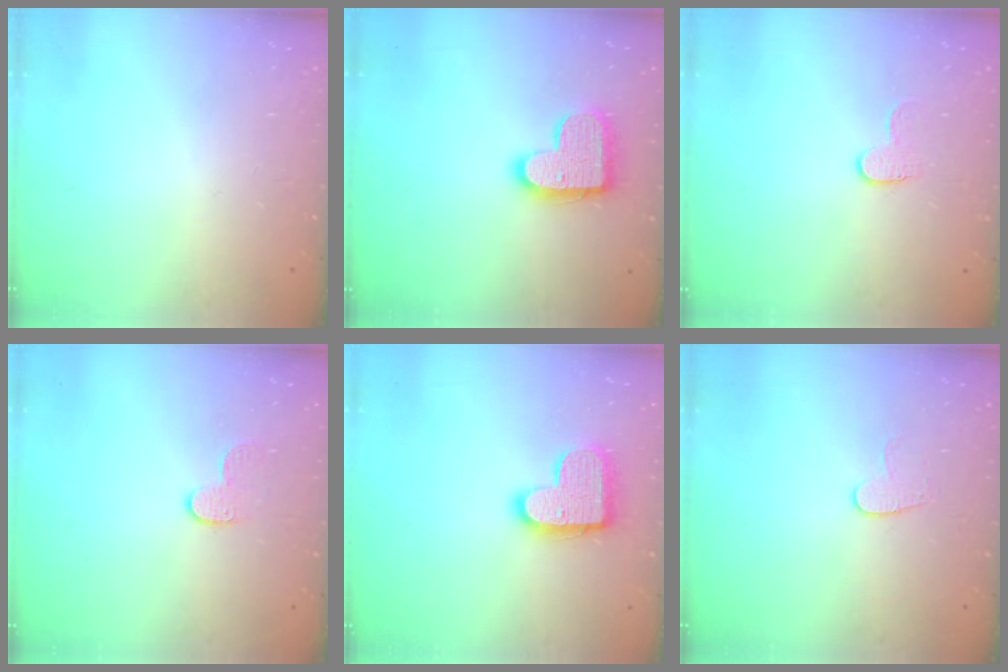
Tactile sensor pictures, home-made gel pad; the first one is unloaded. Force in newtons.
{"total": 15.5, "press": 15.5, "slide": 0.8}
{"total": 6.2, "press": 6.2, "slide": 0.4}
{"total": 6.1, "press": 6.1, "slide": 0.2}
{"total": 15.5, "press": 15.5, "slide": 0.8}
{"total": 7.7, "press": 7.6, "slide": 0.5}